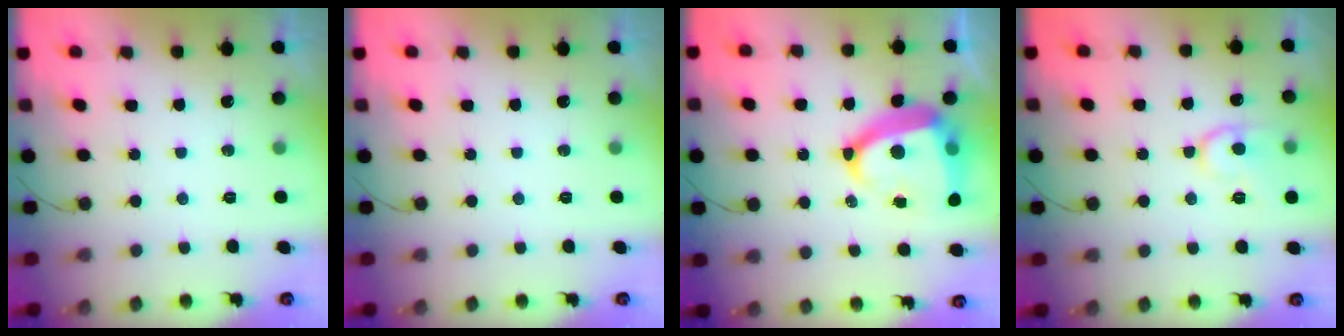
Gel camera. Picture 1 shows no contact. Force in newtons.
{"total": 0.0}
{"total": 16.3, "press": 16.1, "slide": 2.4}
{"total": 10.9, "press": 10.8, "slide": 0.9}